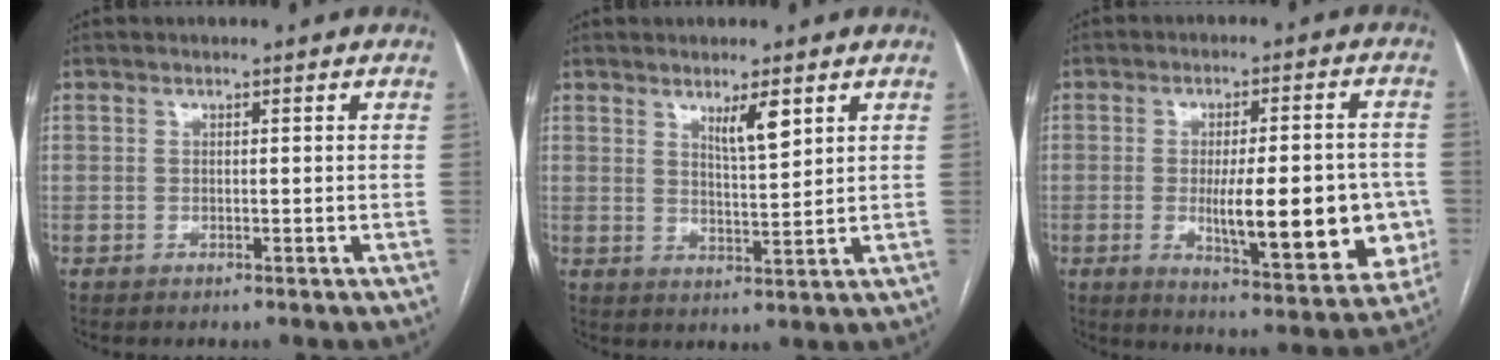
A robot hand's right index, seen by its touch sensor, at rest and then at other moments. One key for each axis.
{"total": 4.5, "fx": 2.6, "fy": 0.5, "fz": 3.6, "tx": -0.063, "ty": -0.007, "tz": 0.049}
{"total": 16.8, "fx": -2.6, "fy": 4.5, "fz": 16.0, "tx": -0.208, "ty": -0.003, "tz": -0.023}